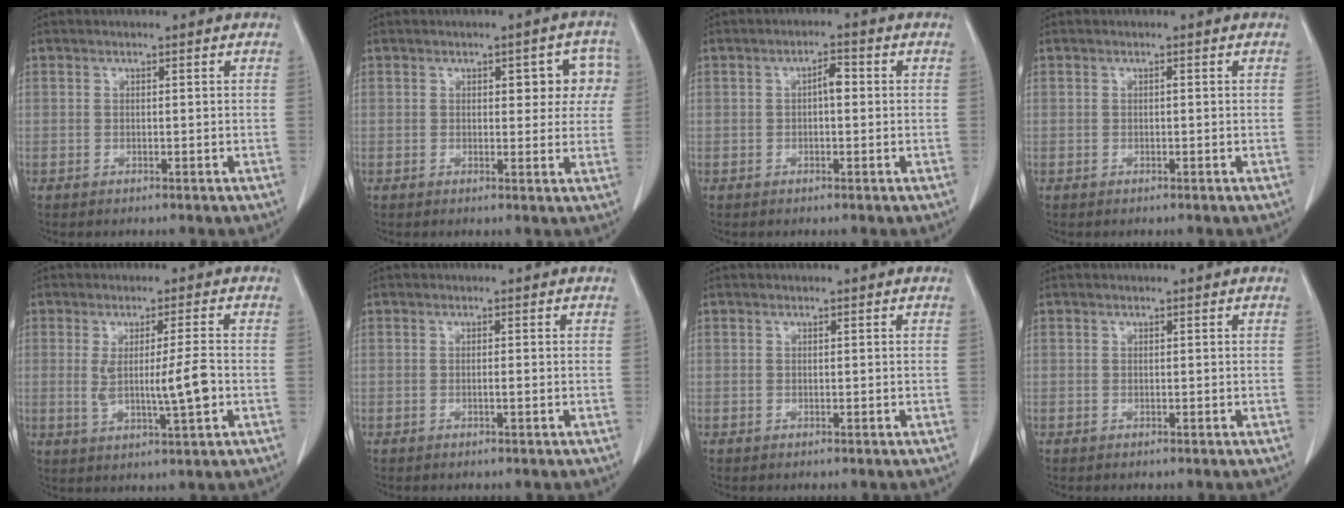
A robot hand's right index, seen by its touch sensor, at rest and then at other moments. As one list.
[{"total": 5.9, "force": [1.7, 2.9, 4.9], "torque": [-0.037, 0.021, 0.018]}, {"total": 2.5, "force": [0.1, 0.9, 2.3], "torque": [-0.033, 0.007, 0.000]}, {"total": 0.0}, {"total": 7.0, "force": [-0.4, 0.2, 7.0], "torque": [-0.119, -0.008, -0.003]}, {"total": 1.3, "force": [-0.4, 0.0, 1.2], "torque": [-0.021, 0.000, -0.007]}, {"total": 0.0}, {"total": 0.0}]